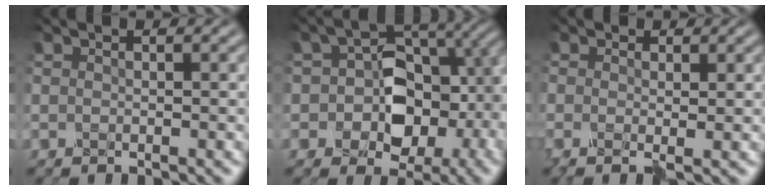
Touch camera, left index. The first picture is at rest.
{"total": 8.2, "force": [-1.3, 6.5, 4.8], "torque": [-0.044, 0.010, -0.032]}
{"total": 1.1, "force": [0.2, 0.3, 1.0], "torque": [-0.019, 0.002, -0.001]}